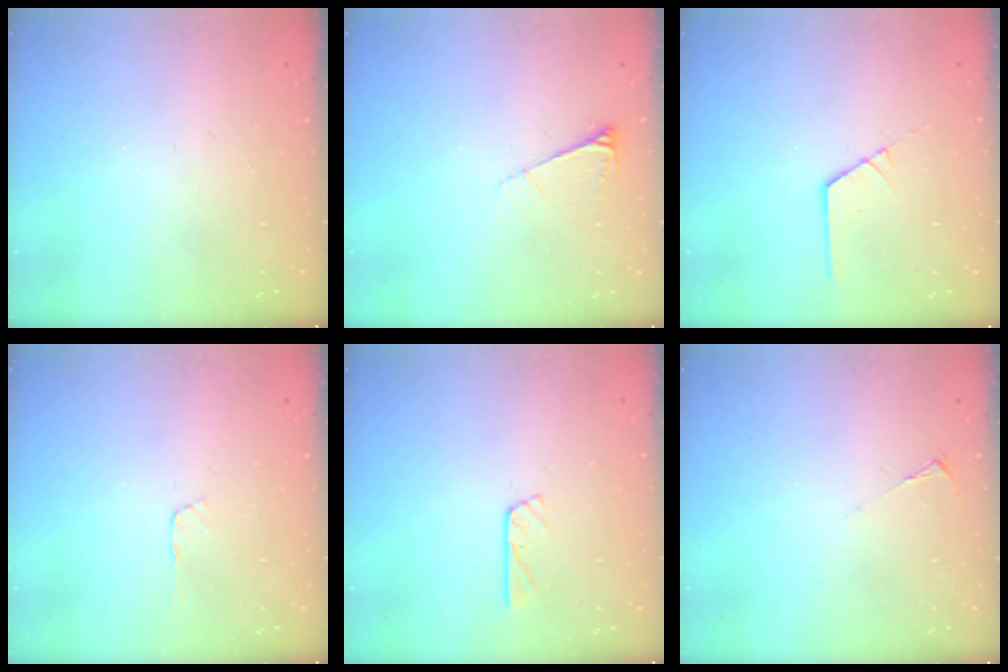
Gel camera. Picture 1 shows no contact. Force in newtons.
{"total": 6.6, "press": 6.6, "slide": 0.4}
{"total": 1.4, "press": 1.4, "slide": 0.2}
{"total": 2.1, "press": 2.1, "slide": 0.3}
{"total": 4.3, "press": 4.3, "slide": 0.4}
{"total": 2.1, "press": 2.0, "slide": 0.4}